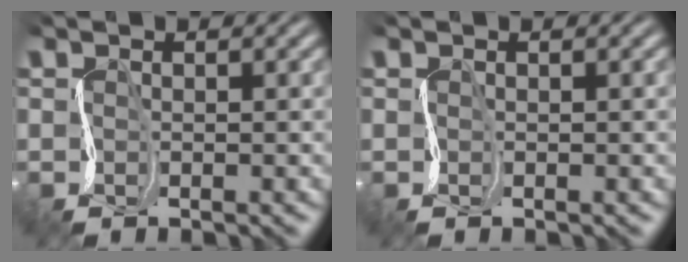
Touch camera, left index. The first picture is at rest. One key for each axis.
{"total": 0.7, "fx": 0.1, "fy": 0.3, "fz": 0.6, "tx": -0.008, "ty": 0.000, "tz": 0.001}